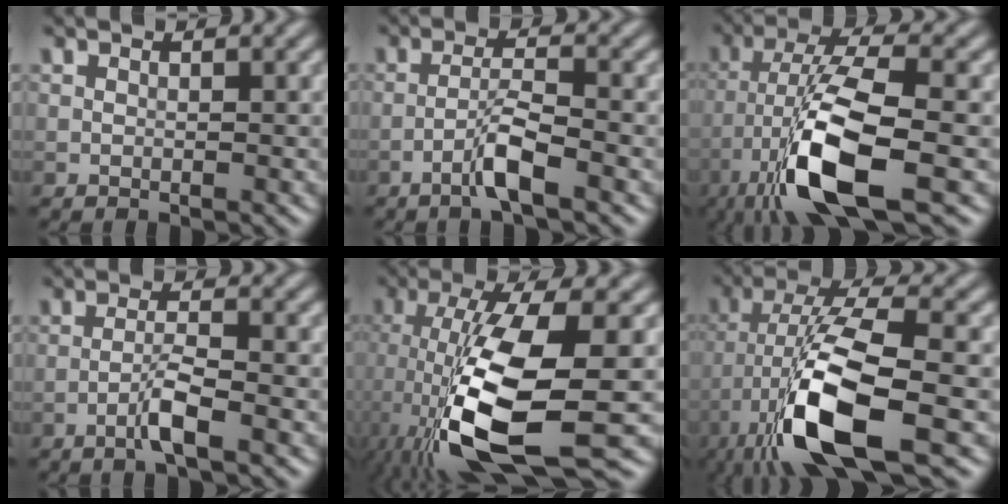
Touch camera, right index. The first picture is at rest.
{"total": 3.2, "force": [-1.8, 0.2, 2.6], "torque": [-0.050, 0.010, -0.041]}
{"total": 11.3, "force": [-5.3, 3.0, 9.6], "torque": [-0.187, 0.000, -0.101]}
{"total": 2.6, "force": [-1.5, 0.1, 2.2], "torque": [-0.043, 0.008, -0.034]}
{"total": 14.3, "force": [-3.8, 4.5, 13.0], "torque": [-0.257, -0.024, -0.061]}
{"total": 12.4, "force": [-5.4, 3.5, 10.6], "torque": [-0.214, -0.002, -0.099]}